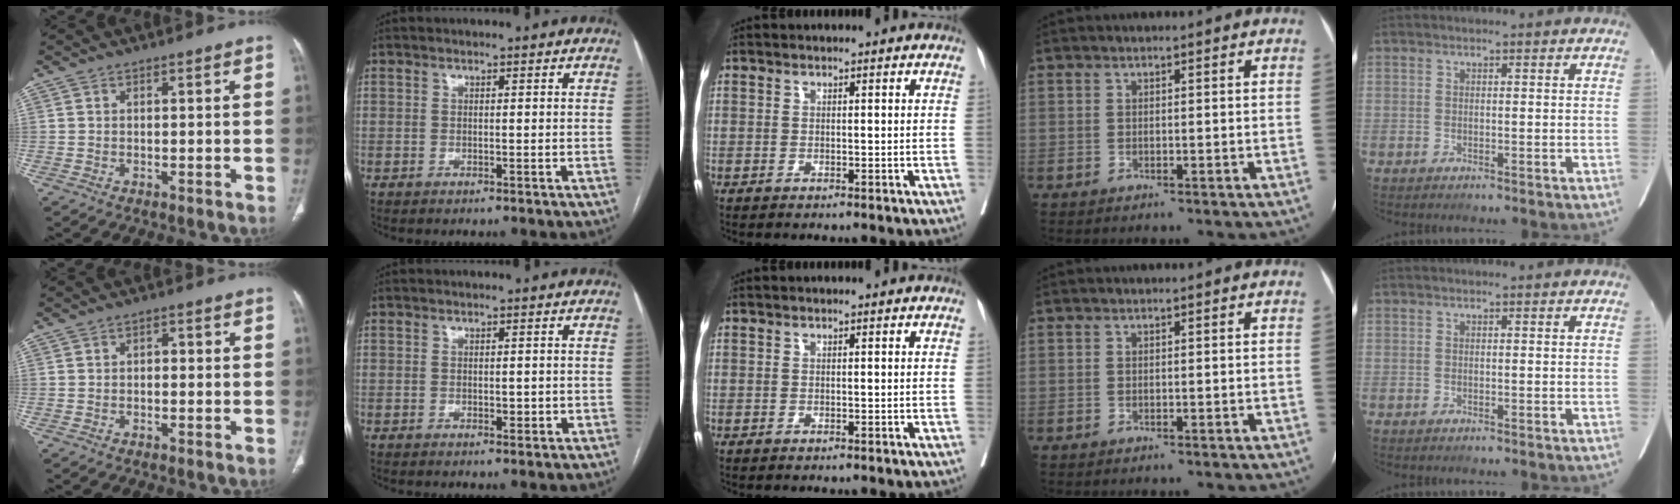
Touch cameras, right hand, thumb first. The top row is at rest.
{"thumb": {"total": 1.3, "force": [0.0, 0.9, 1.0], "torque": [-0.007, 0.007, -0.006]}, "index": {"total": 1.4, "force": [-0.2, 0.8, 1.1], "torque": [-0.014, -0.001, 0.000]}}